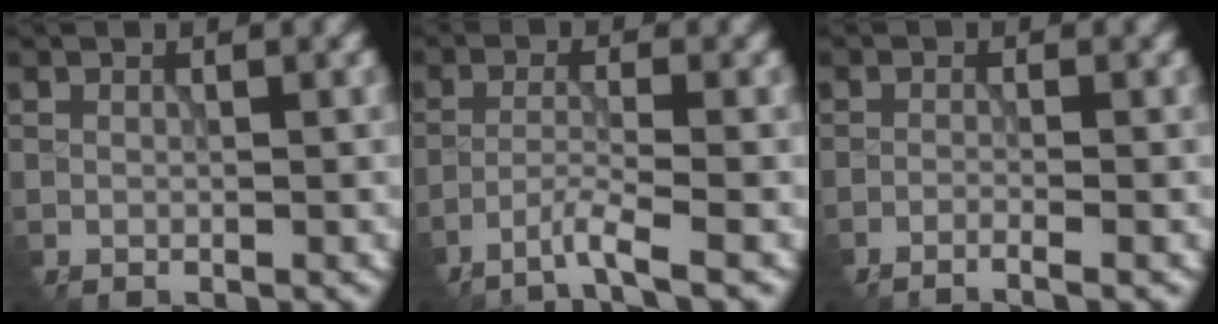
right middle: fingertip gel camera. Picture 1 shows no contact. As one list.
[{"total": 3.4, "force": [-2.8, -0.1, 2.0], "torque": [-0.043, 0.001, -0.061]}, {"total": 2.0, "force": [-1.6, 0.2, 1.2], "torque": [-0.022, -0.002, -0.035]}]